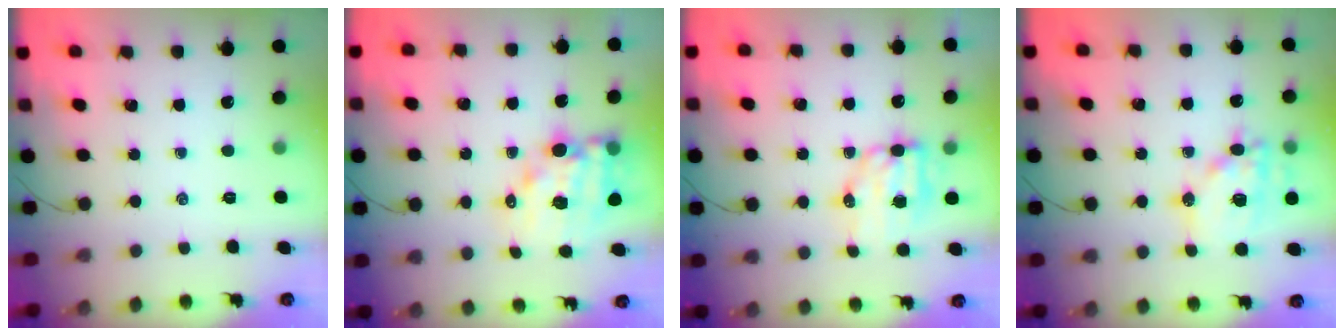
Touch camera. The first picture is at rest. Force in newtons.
{"total": 13.1, "press": 12.6, "slide": 3.4}
{"total": 8.5, "press": 8.3, "slide": 1.7}
{"total": 16.1, "press": 15.9, "slide": 3.0}